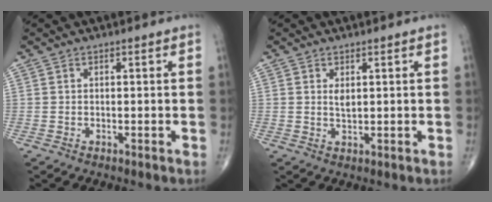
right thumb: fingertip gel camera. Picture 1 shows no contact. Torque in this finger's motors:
{"motor_torque": [0.51, 0.10, 0.00, -0.27, 0.04]}